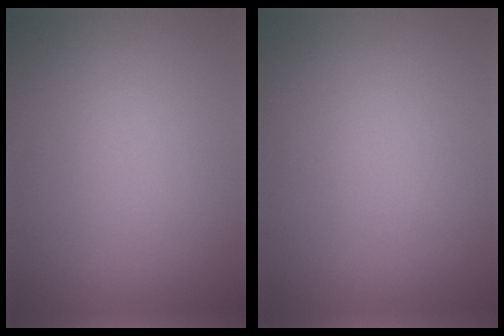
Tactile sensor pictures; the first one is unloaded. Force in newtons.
{"total": 0.0}